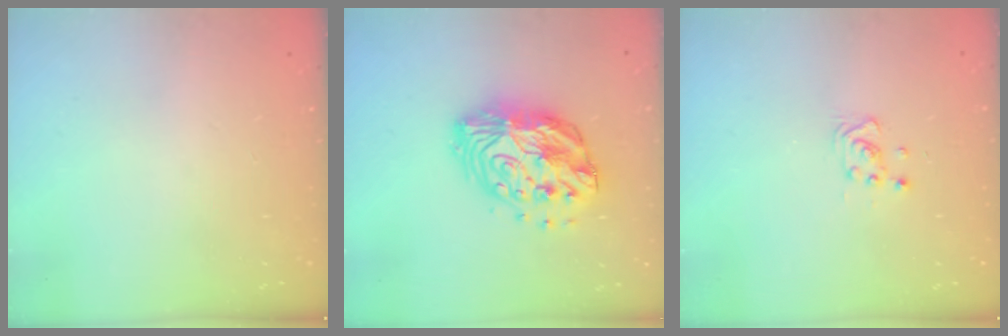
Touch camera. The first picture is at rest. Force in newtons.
{"total": 15.7, "press": 15.6, "slide": 1.2}
{"total": 4.4, "press": 4.2, "slide": 1.1}